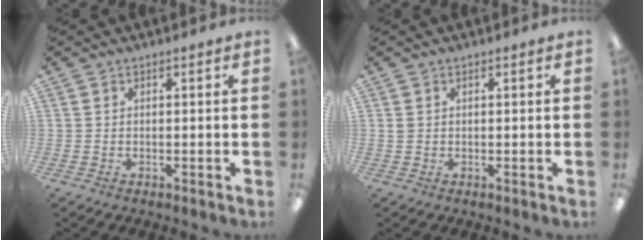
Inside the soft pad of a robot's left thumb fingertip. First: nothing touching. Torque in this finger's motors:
{"motor_torque": [-0.18, -0.14, -0.02, -0.12, 0.00]}